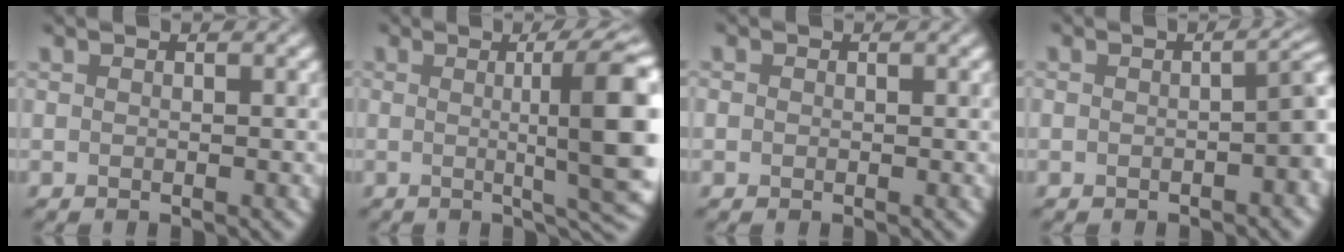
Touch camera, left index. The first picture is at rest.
{"total": 10.0, "force": [0.5, 1.9, 9.9], "torque": [-0.117, 0.006, 0.008]}
{"total": 0.6, "force": [0.1, 0.6, 0.1], "torque": [0.001, -0.003, -0.003]}
{"total": 3.6, "force": [-1.0, 1.6, 3.0], "torque": [-0.030, 0.005, -0.015]}